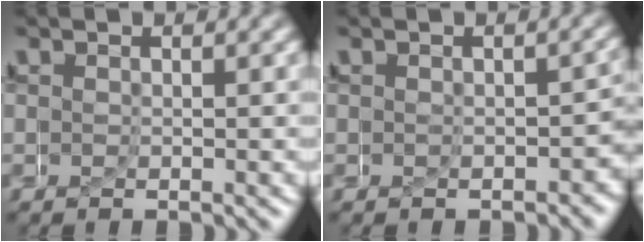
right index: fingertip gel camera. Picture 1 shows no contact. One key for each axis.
{"total": 1.2, "fx": -0.7, "fy": 0.7, "fz": 0.6, "tx": -0.004, "ty": -0.002, "tz": -0.011}